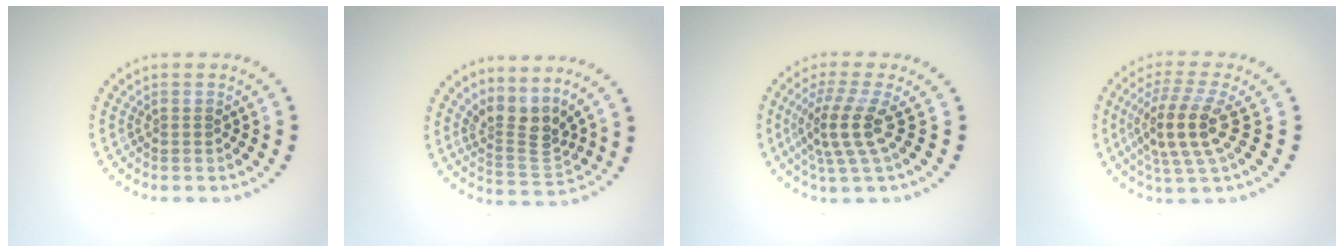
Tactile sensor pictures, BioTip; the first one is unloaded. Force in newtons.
{"total": 3.4, "press": 2.5, "slide": 2.3}
{"total": 3.7, "press": 2.7, "slide": 2.5}
{"total": 4.4, "press": 3.7, "slide": 2.4}